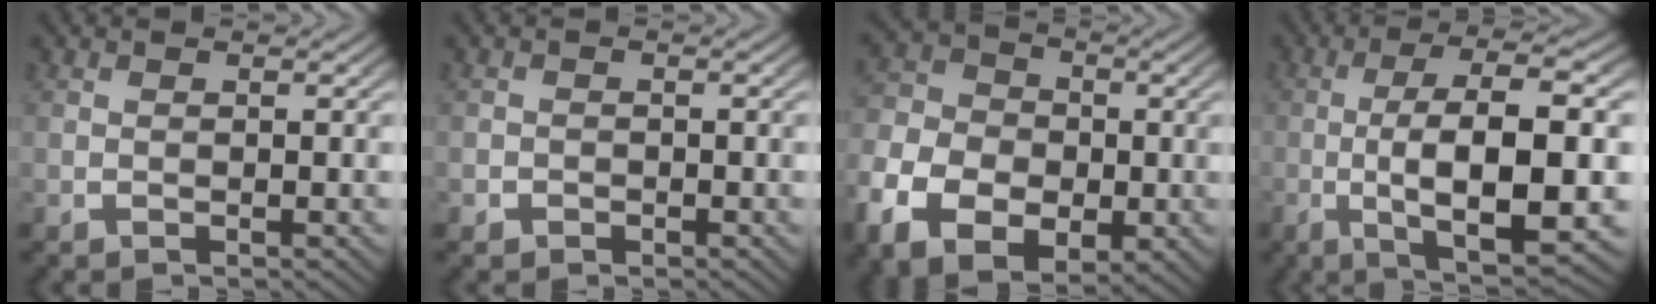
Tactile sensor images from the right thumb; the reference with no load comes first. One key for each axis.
{"total": 1.0, "fx": -0.6, "fy": 0.8, "fz": 0.1, "tx": 0.001, "ty": -0.003, "tz": -0.013}
{"total": 11.3, "fx": -2.1, "fy": 8.7, "fz": 6.9, "tx": -0.144, "ty": -0.032, "tz": -0.025}
{"total": 10.1, "fx": -1.2, "fy": 3.6, "fz": 9.4, "tx": -0.184, "ty": -0.026, "tz": -0.005}